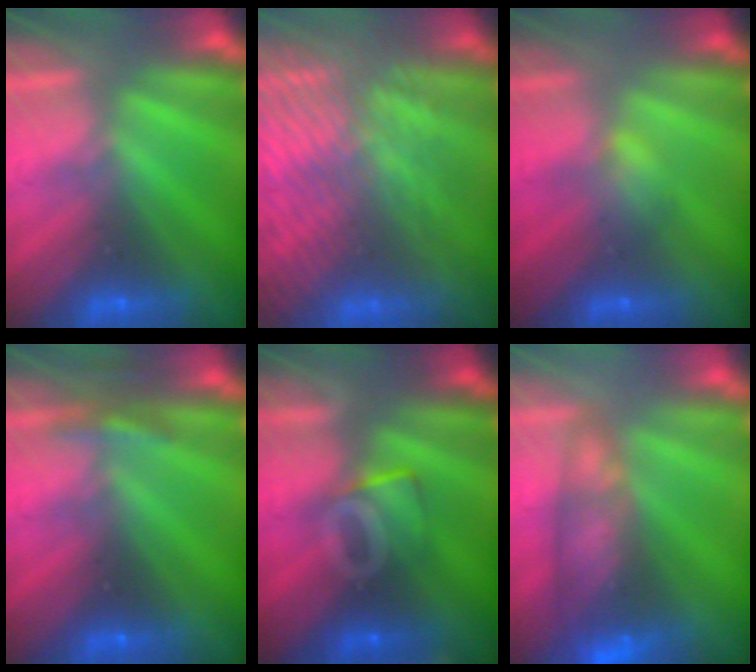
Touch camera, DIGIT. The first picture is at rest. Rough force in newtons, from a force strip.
{"total": 8.6}
{"total": 2.7}
{"total": 3.0}
{"total": 12.7}
{"total": 8.4}